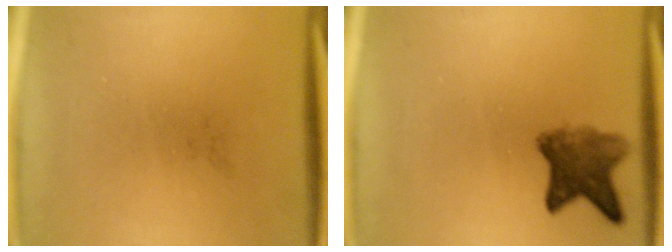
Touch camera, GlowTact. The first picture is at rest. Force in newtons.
{"total": 5.8}